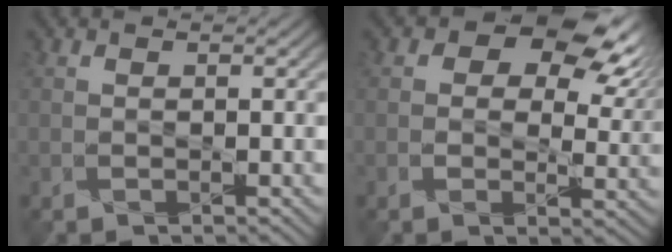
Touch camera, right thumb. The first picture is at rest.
{"total": 11.9, "force": [5.8, 7.6, 7.1], "torque": [-0.096, -0.004, 0.085]}